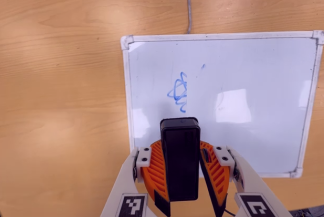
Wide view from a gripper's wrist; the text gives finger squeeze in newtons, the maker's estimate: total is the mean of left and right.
{"total": 8.3, "left": 9.1, "right": 7.5}